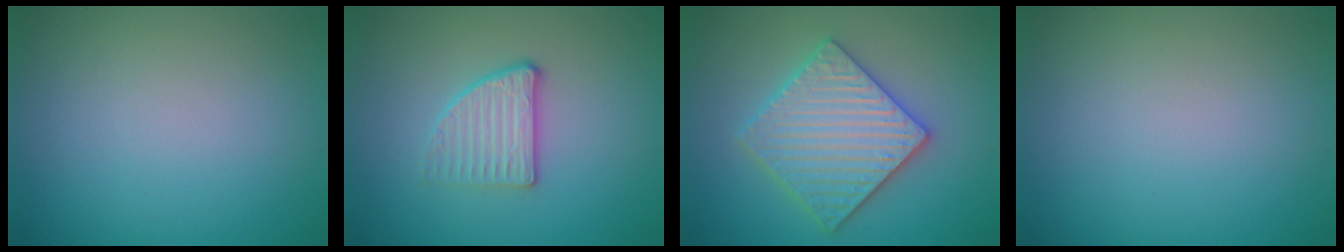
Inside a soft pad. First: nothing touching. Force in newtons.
{"total": 2.7, "press": 2.4, "slide": 1.2}
{"total": 5.8, "press": 5.7, "slide": 1.1}
{"total": 0.0}